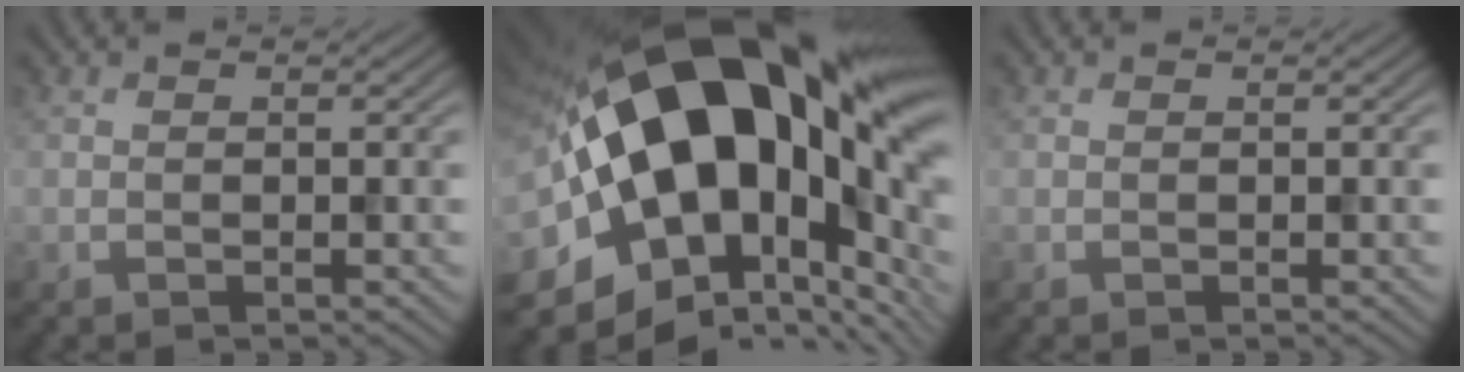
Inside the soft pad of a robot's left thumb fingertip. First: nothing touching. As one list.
[{"total": 23.5, "force": [2.6, 13.1, 19.4], "torque": [-0.372, -0.038, 0.055]}, {"total": 0.0}]